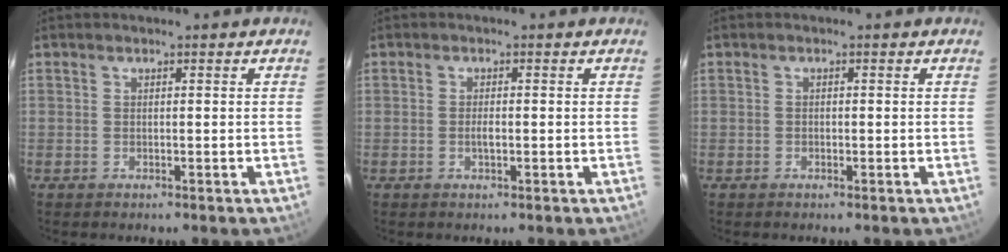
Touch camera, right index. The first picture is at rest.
{"total": 1.5, "force": [-0.4, 0.4, 1.4], "torque": [-0.027, 0.000, -0.008]}
{"total": 0.5, "force": [-0.2, 0.3, 0.4], "torque": [-0.007, 0.003, -0.005]}